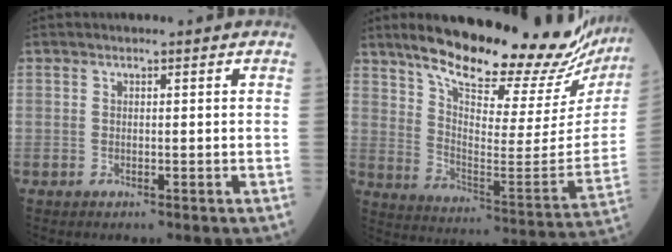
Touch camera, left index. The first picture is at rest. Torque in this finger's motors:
{"motor_torque": [0.91, -1.23, 0.73, 0.15]}